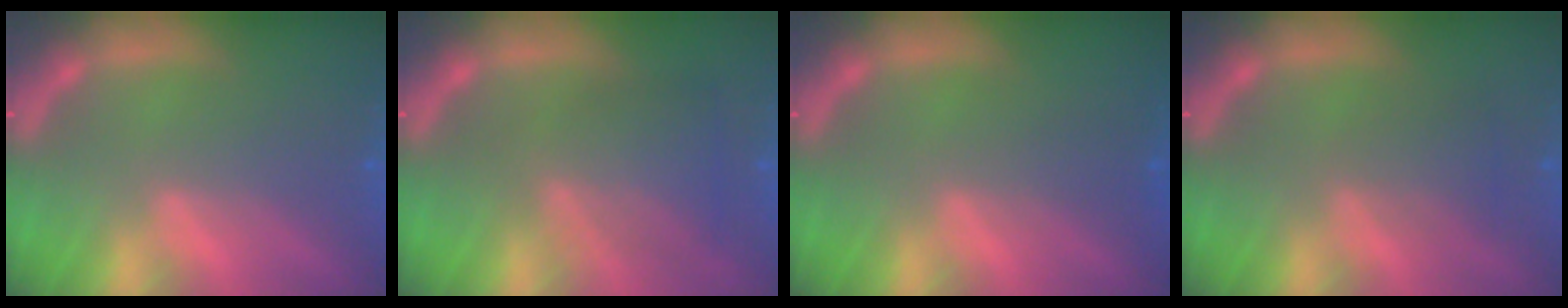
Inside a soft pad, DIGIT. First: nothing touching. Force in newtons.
{"total": 5.5}
{"total": 1.0}
{"total": 2.0}